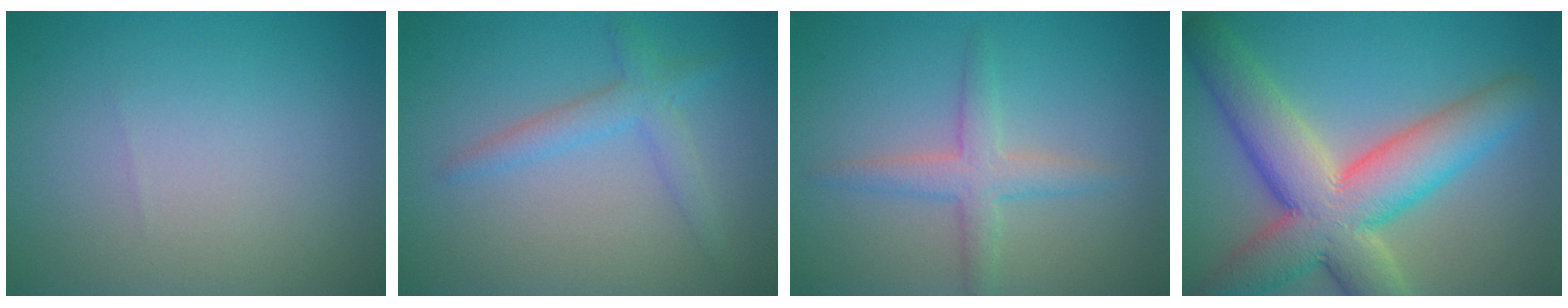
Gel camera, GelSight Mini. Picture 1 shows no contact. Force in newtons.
{"total": 2.6, "press": 2.6, "slide": 0.1}
{"total": 2.9, "press": 2.9, "slide": 0.1}
{"total": 10.9, "press": 10.9, "slide": 0.6}